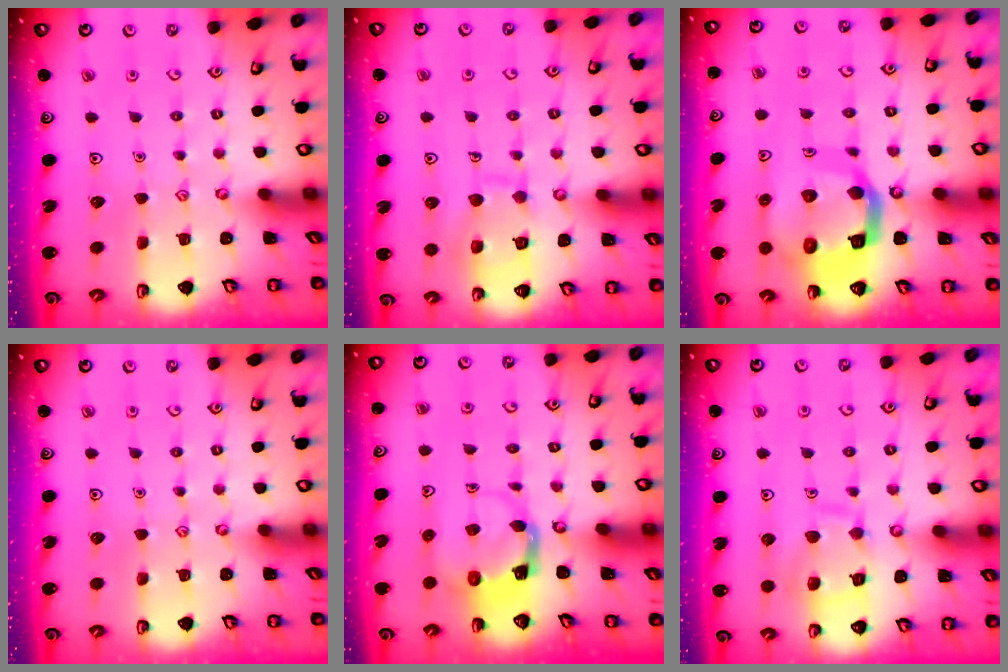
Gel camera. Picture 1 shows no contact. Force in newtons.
{"total": 11.3, "press": 11.3, "slide": 1.0}
{"total": 16.1, "press": 15.9, "slide": 2.0}
{"total": 0.0}
{"total": 3.8, "press": 3.8, "slide": 0.7}
{"total": 11.0, "press": 11.0, "slide": 0.9}